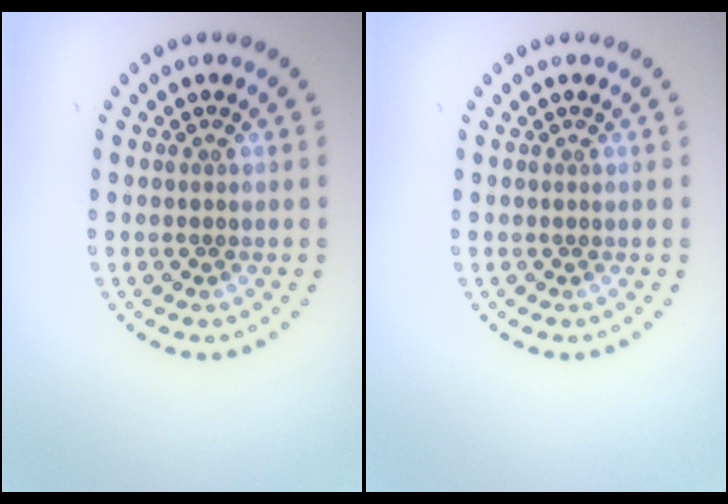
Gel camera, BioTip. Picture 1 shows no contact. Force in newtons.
{"total": 0.0}